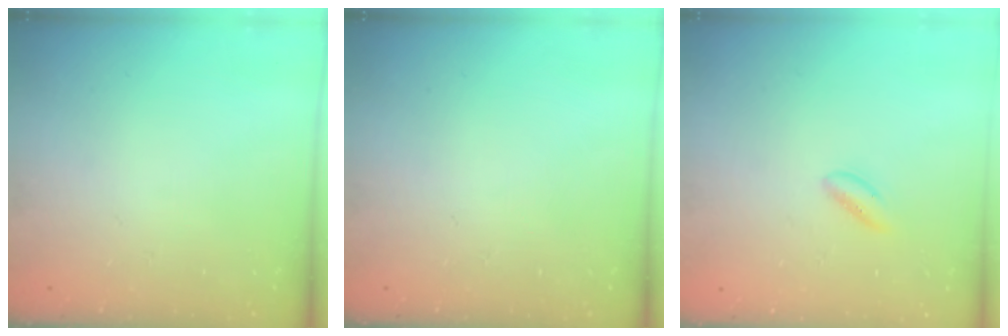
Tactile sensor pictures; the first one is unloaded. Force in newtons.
{"total": 0.0}
{"total": 2.3, "press": 2.2, "slide": 0.9}